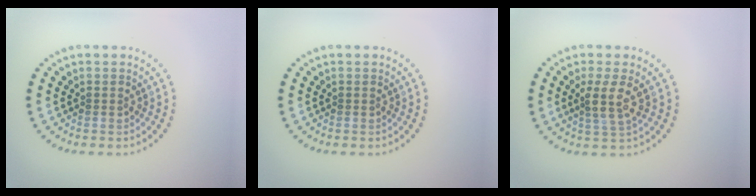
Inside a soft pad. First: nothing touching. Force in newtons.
{"total": 0.0}
{"total": 2.6, "press": 2.2, "slide": 1.4}